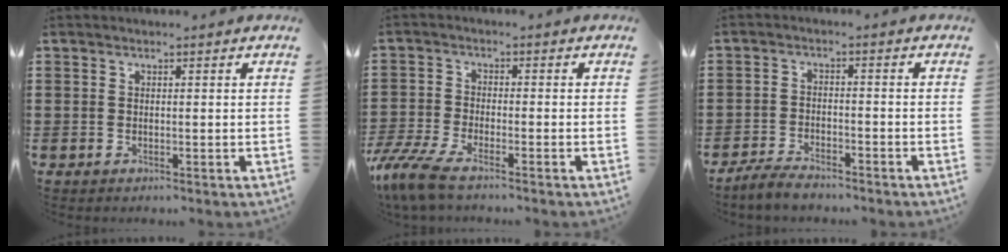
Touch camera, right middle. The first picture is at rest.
{"total": 5.8, "force": [-4.6, 1.0, 3.3], "torque": [-0.096, -0.020, -0.098]}
{"total": 3.4, "force": [-3.2, 0.8, 0.9], "torque": [-0.025, 0.004, -0.067]}